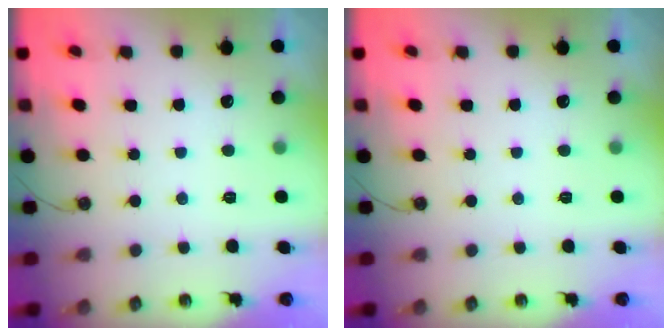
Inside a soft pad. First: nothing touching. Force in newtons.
{"total": 0.0}